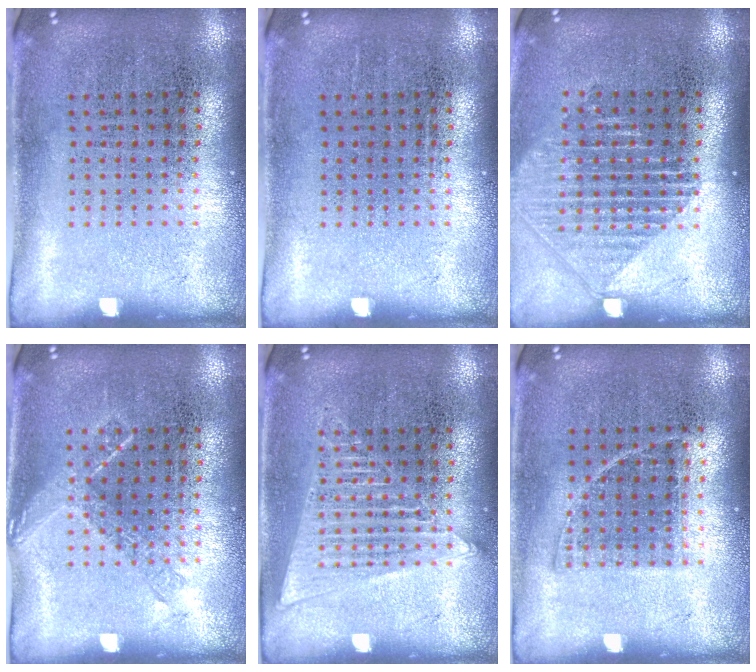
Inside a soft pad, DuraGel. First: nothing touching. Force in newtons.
{"total": 0.0}
{"total": 1.4, "press": 1.2, "slide": 0.7}
{"total": 1.0, "press": 0.9, "slide": 0.3}
{"total": 2.2, "press": 2.2, "slide": 0.2}
{"total": 0.8, "press": 0.7, "slide": 0.4}